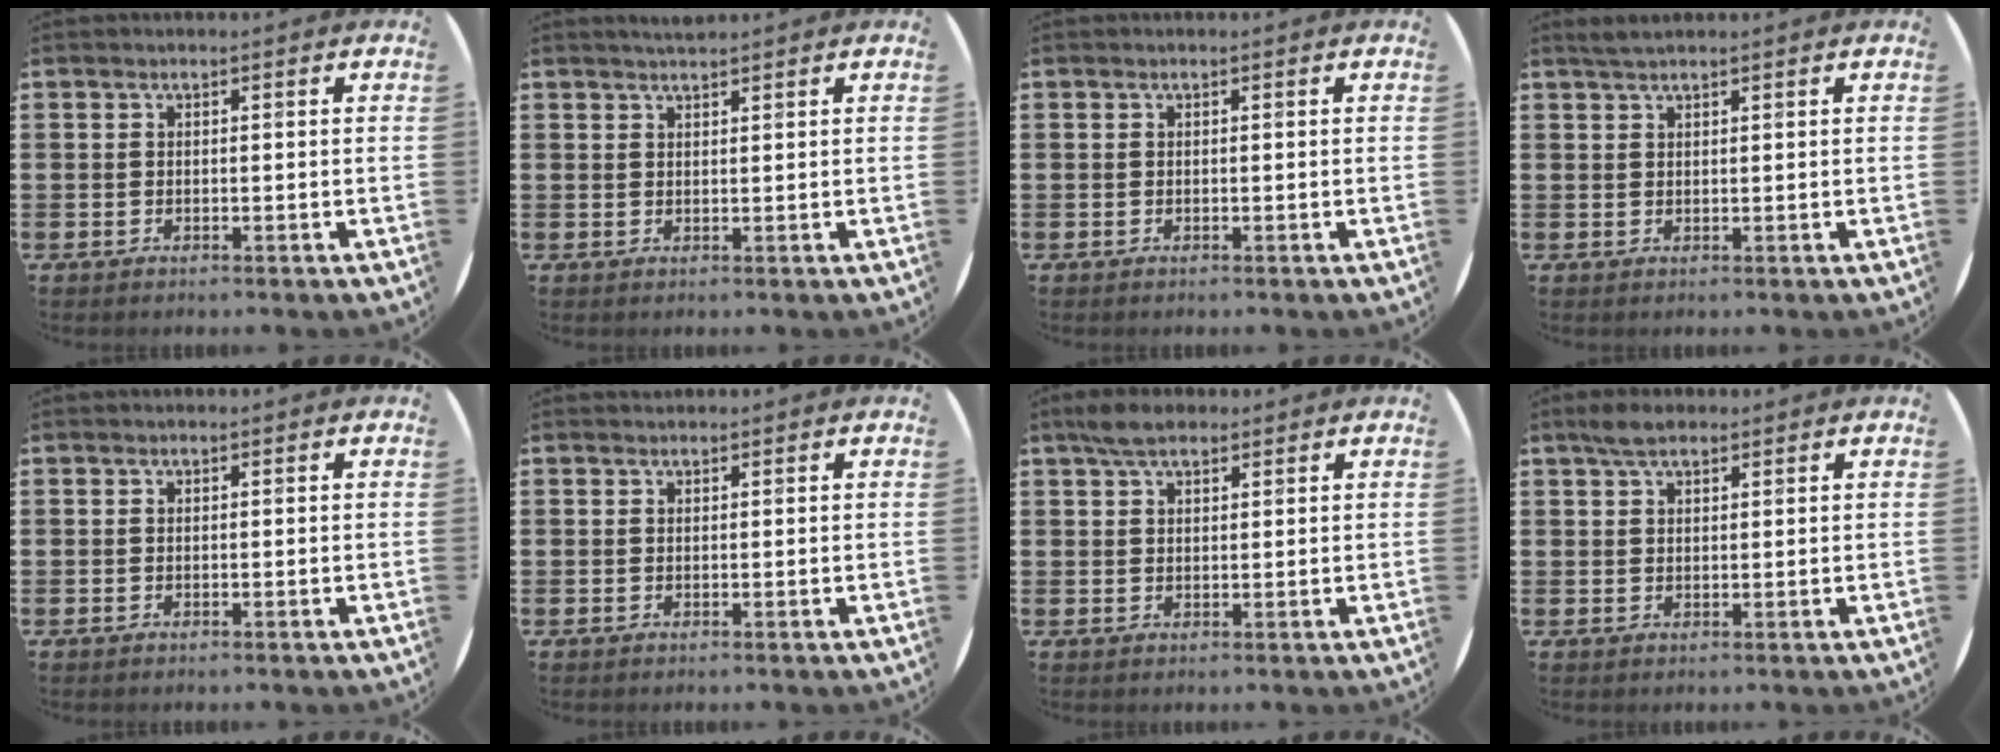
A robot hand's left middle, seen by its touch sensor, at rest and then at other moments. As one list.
[{"total": 1.5, "force": [1.5, 0.0, 0.5], "torque": [-0.010, 0.001, 0.027]}, {"total": 0.0}, {"total": 1.5, "force": [1.3, 0.1, 0.7], "torque": [-0.015, 0.002, 0.024]}, {"total": 0.0}, {"total": 0.0}, {"total": 3.8, "force": [2.9, 1.4, 2.0], "torque": [-0.045, 0.008, 0.052]}, {"total": 3.0, "force": [2.3, 1.1, 1.7], "torque": [-0.029, 0.004, 0.040]}]